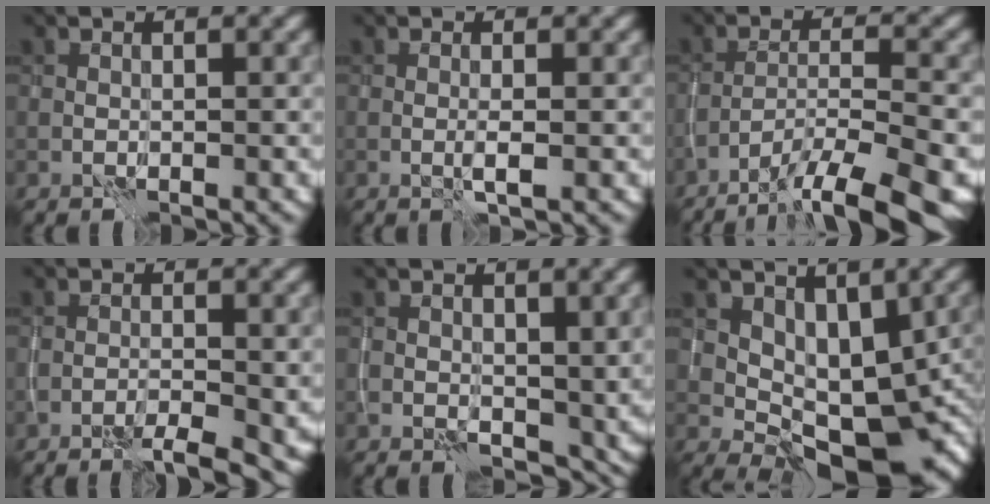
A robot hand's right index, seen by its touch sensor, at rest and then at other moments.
{"total": 0.9, "force": [-0.1, -0.2, 0.8], "torque": [-0.020, -0.002, -0.003]}
{"total": 9.1, "force": [-6.6, 1.8, 6.0], "torque": [-0.089, -0.012, -0.105]}
{"total": 2.7, "force": [-1.7, 0.2, 2.1], "torque": [-0.039, -0.002, -0.032]}
{"total": 3.5, "force": [0.4, 2.4, 2.5], "torque": [-0.045, -0.013, 0.012]}
{"total": 8.0, "force": [0.5, 4.7, 6.4], "torque": [-0.097, -0.019, 0.017]}